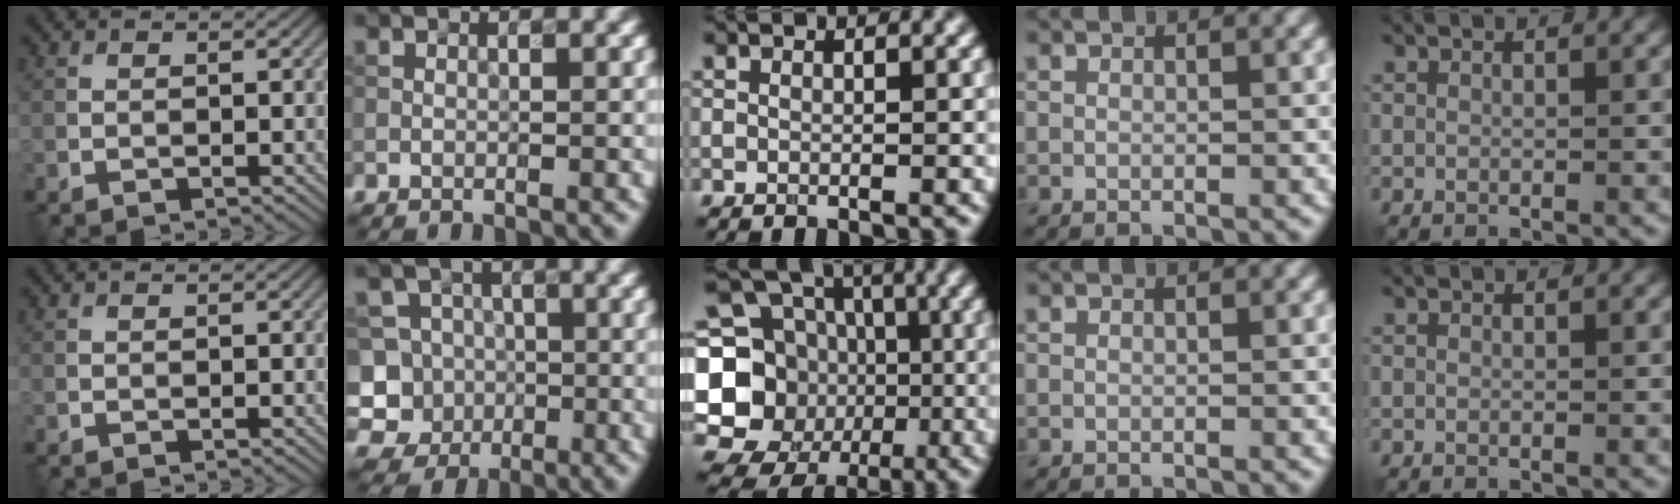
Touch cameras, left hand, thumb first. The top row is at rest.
{"index": {"total": 8.9, "force": [-2.7, 8.1, 2.3], "torque": [-0.046, 0.015, -0.072]}, "middle": {"total": 16.9, "force": [-1.9, 15.5, 6.4], "torque": [-0.158, 0.008, -0.056]}}